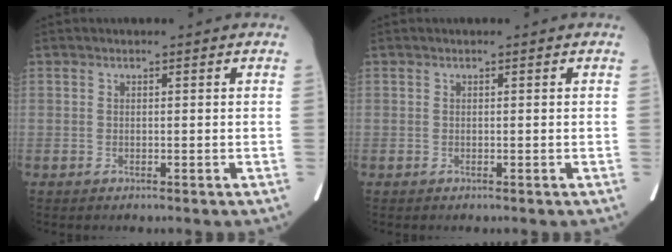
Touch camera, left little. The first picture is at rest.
{"total": 0.0}